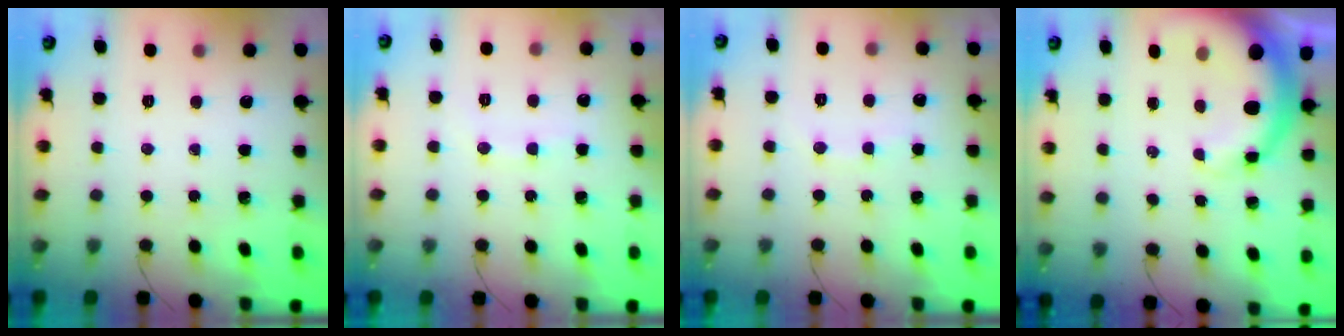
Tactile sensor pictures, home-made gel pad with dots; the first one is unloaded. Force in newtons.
{"total": 7.3, "press": 7.2, "slide": 1.3}
{"total": 5.8, "press": 5.7, "slide": 1.0}
{"total": 7.9, "press": 7.7, "slide": 1.9}